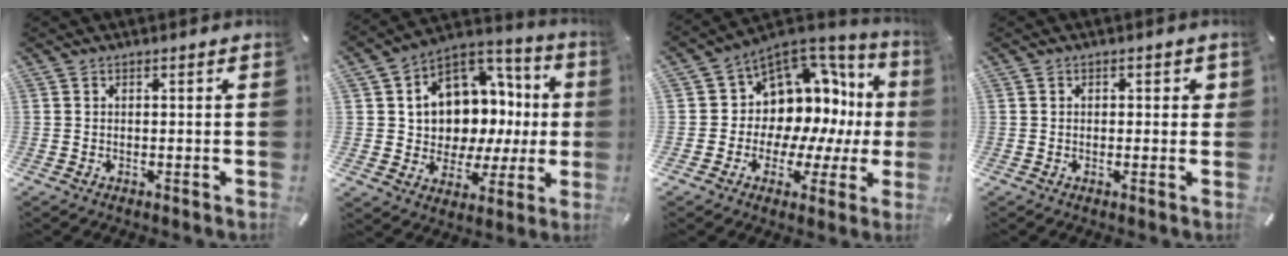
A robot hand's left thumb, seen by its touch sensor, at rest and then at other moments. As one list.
[{"total": 11.4, "force": [2.7, 10.1, 4.5], "torque": [-0.063, -0.055, 0.060]}, {"total": 9.7, "force": [3.4, 8.7, 2.7], "torque": [-0.043, -0.070, 0.074]}, {"total": 1.4, "force": [0.0, 1.1, 0.8], "torque": [0.000, 0.000, -0.006]}]